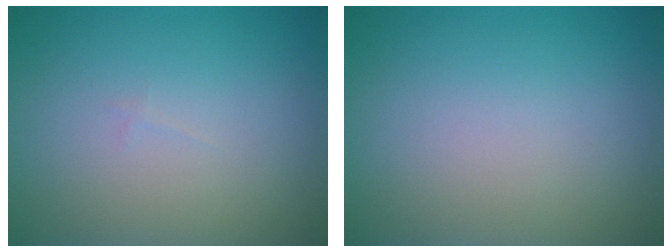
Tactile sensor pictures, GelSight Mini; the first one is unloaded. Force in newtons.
{"total": 0.0}